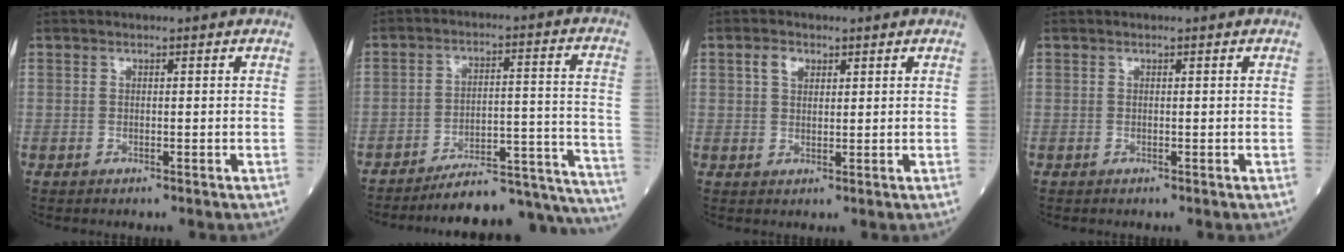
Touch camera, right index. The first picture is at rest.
{"total": 20.9, "force": [-20.4, 1.0, 4.6], "torque": [-0.008, 0.030, -0.272]}
{"total": 2.7, "force": [1.3, 1.7, 1.6], "torque": [-0.032, 0.007, 0.025]}
{"total": 0.0}